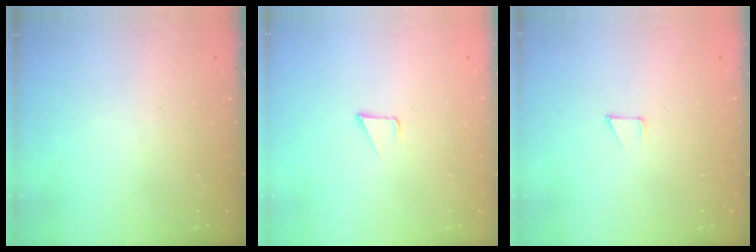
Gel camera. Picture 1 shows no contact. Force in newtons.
{"total": 1.8, "press": 1.7, "slide": 0.1}
{"total": 2.8, "press": 2.8, "slide": 0.2}